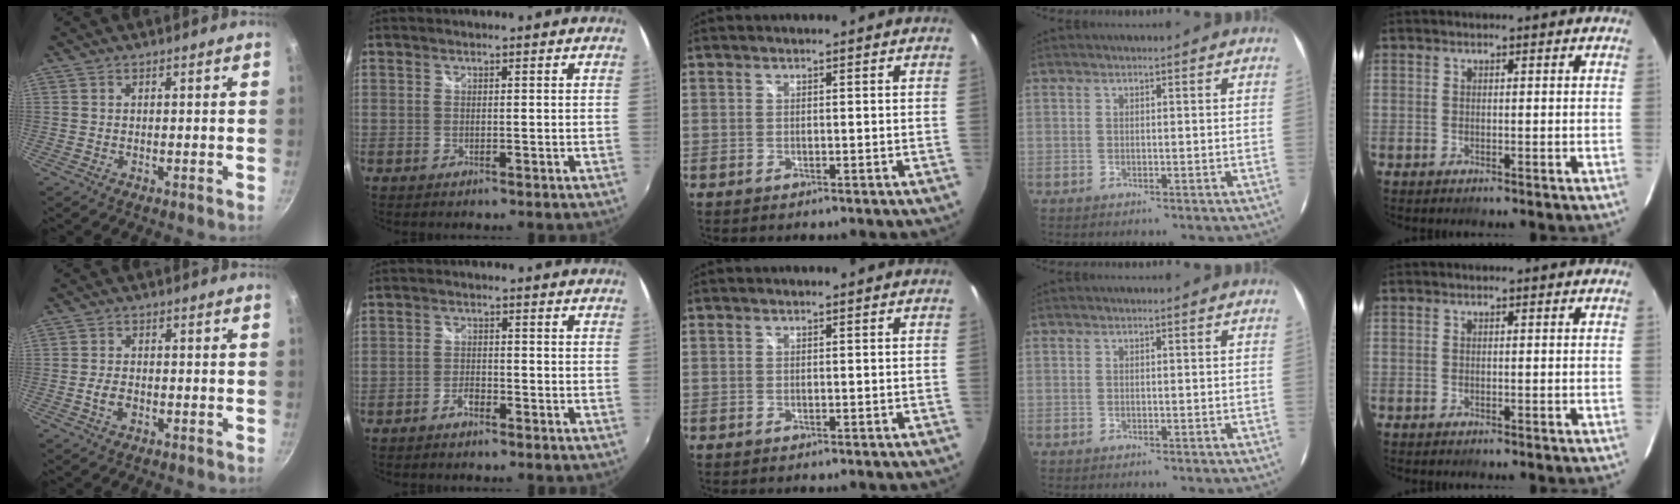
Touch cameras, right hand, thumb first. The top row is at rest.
{"thumb": {"total": 3.0, "force": [-1.0, 1.9, 2.1], "torque": [-0.040, 0.011, -0.020]}, "index": {"total": 2.1, "force": [-1.7, 0.8, 0.9], "torque": [-0.024, 0.004, -0.031]}}